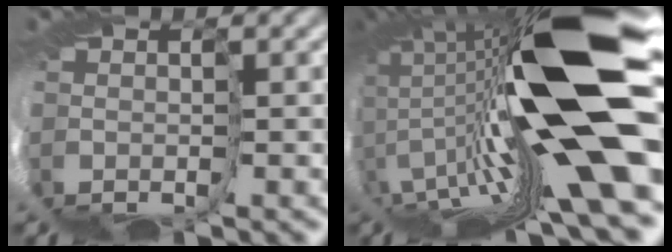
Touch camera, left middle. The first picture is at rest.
{"total": 16.2, "force": [5.3, 1.0, 15.3], "torque": [-0.253, -0.003, 0.077]}